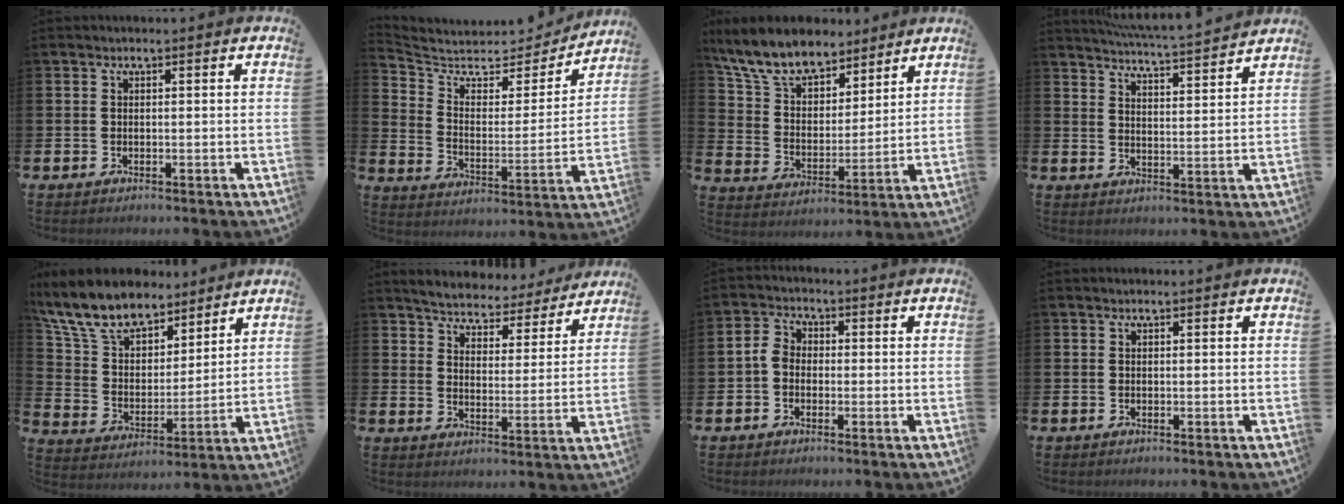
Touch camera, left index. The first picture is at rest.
{"total": 6.2, "force": [5.5, 2.4, 1.4], "torque": [-0.057, -0.053, 0.085]}
{"total": 9.8, "force": [8.7, 3.4, 2.8], "torque": [-0.106, -0.046, 0.161]}
{"total": 5.6, "force": [5.6, -0.5, 0.8], "torque": [-0.033, -0.042, 0.096]}
{"total": 11.3, "force": [9.8, 4.1, 3.6], "torque": [-0.127, -0.052, 0.182]}
{"total": 5.5, "force": [5.4, 1.0, 0.1], "torque": [-0.025, -0.047, 0.092]}
{"total": 3.0, "force": [-0.4, 2.3, 1.9], "torque": [-0.035, 0.012, -0.009]}
{"total": 0.0}